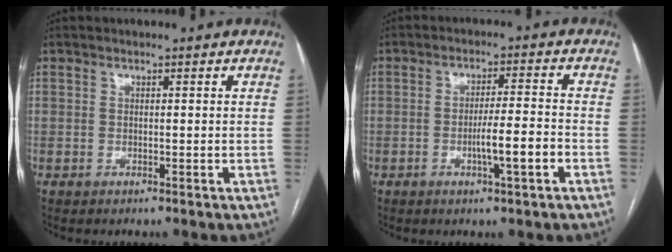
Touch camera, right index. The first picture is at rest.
{"total": 4.2, "force": [-1.4, 0.2, 3.9], "torque": [-0.061, -0.001, -0.022]}